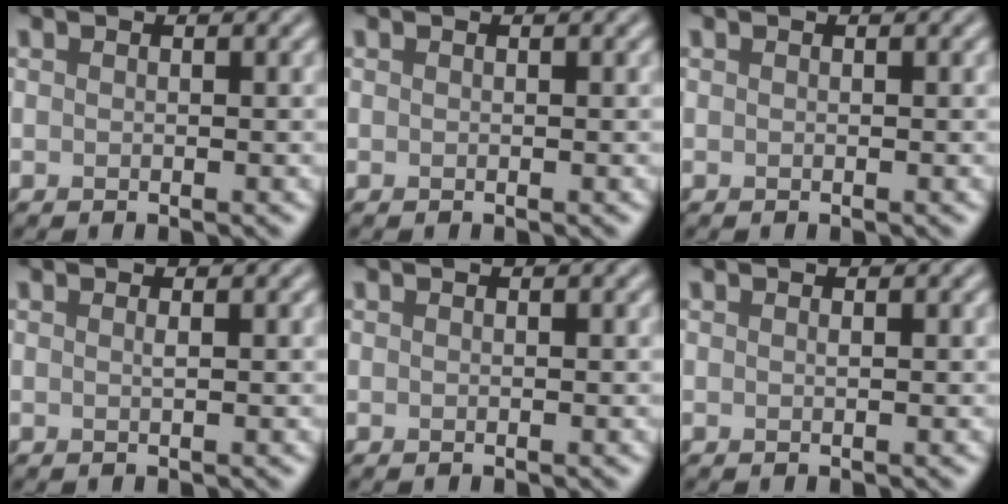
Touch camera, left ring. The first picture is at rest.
{"total": 0.0}
{"total": 0.0}
{"total": 0.6, "force": [0.2, 0.2, 0.6], "torque": [-0.004, 0.000, 0.000]}
{"total": 0.0}
{"total": 0.0}